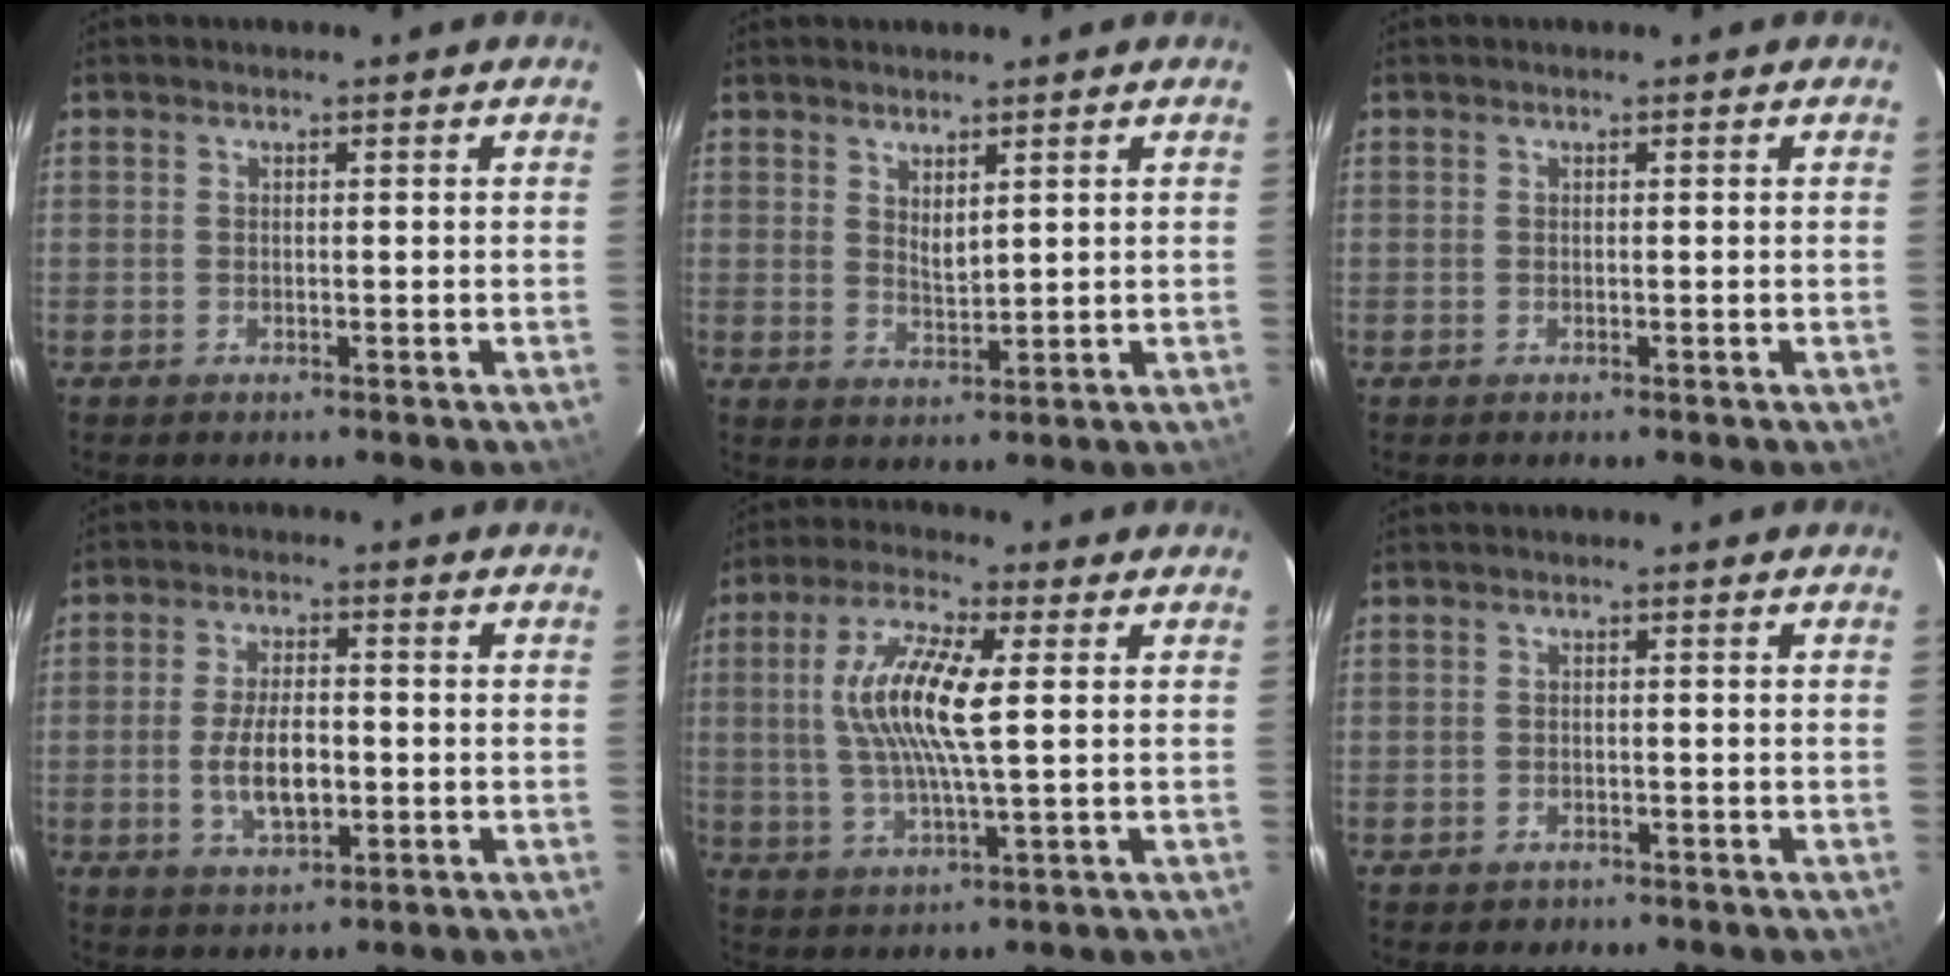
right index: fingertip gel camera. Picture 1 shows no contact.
{"total": 2.9, "force": [1.9, 1.1, 2.0], "torque": [-0.033, -0.007, 0.034]}
{"total": 0.0}
{"total": 7.8, "force": [-1.5, 3.5, 6.8], "torque": [-0.136, -0.002, -0.023]}
{"total": 11.7, "force": [1.7, 2.4, 11.3], "torque": [-0.223, 0.007, 0.030]}
{"total": 1.7, "force": [-1.2, 1.3, 0.2], "torque": [-0.007, 0.003, -0.014]}